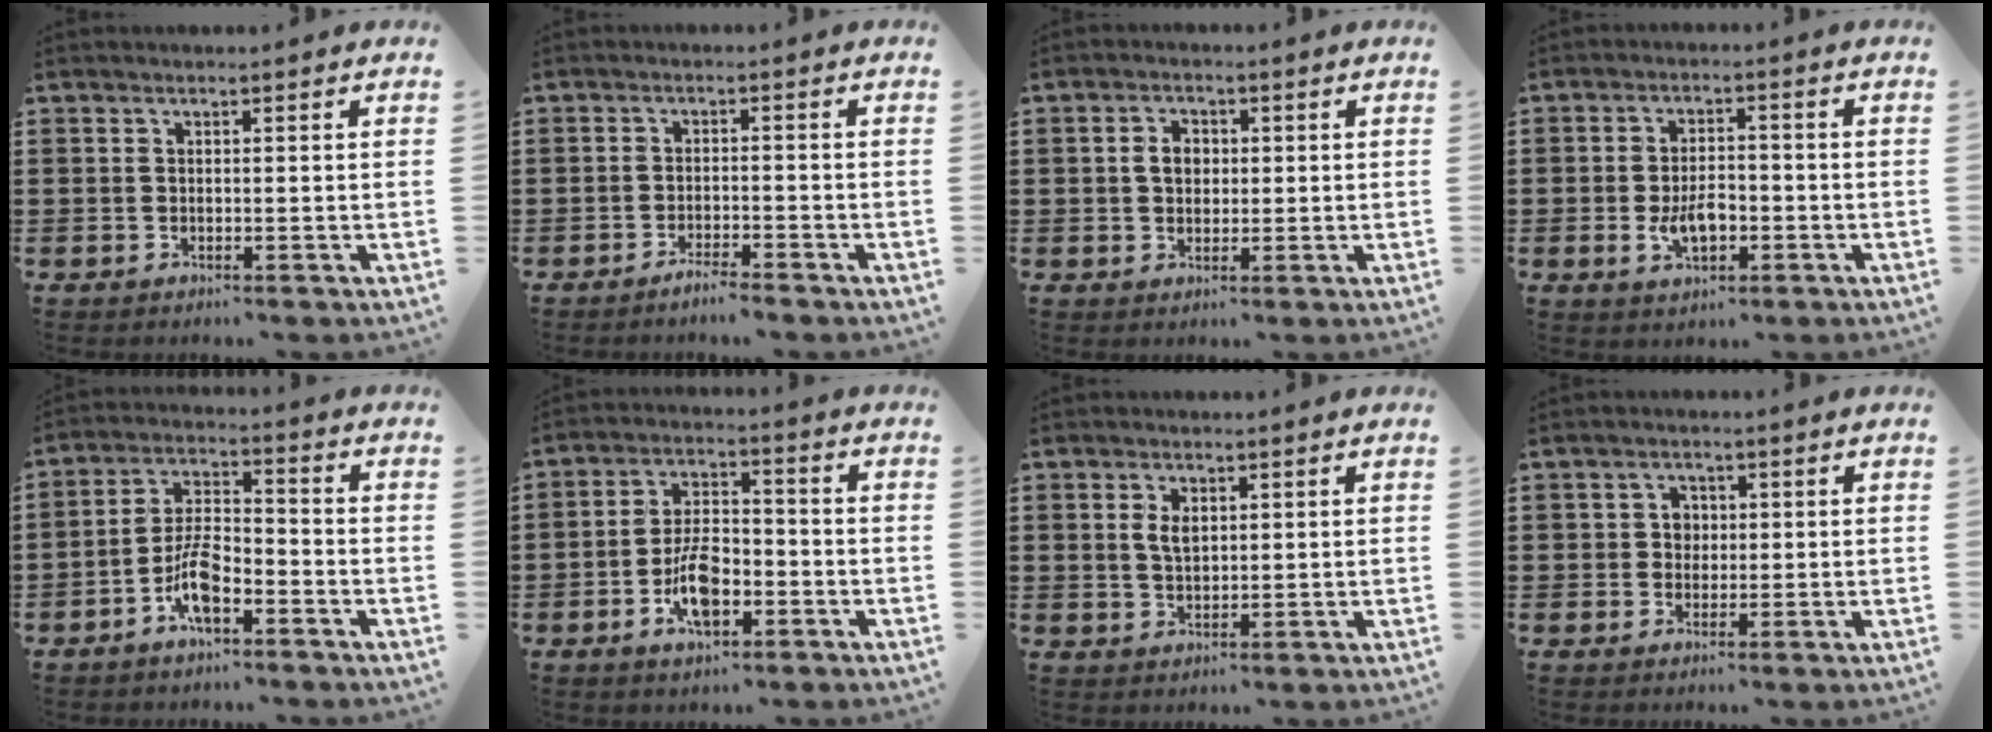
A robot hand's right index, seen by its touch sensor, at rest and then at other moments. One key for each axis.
{"total": 2.3, "fx": -2.2, "fy": -0.1, "fz": 0.7, "tx": -0.012, "ty": 0.001, "tz": -0.041}
{"total": 3.0, "fx": 0.2, "fy": 2.3, "fz": 2.0, "tx": -0.046, "ty": 0.009, "tz": 0.002}
{"total": 5.1, "fx": -1.5, "fy": 2.7, "fz": 4.1, "tx": -0.070, "ty": 0.001, "tz": -0.027}
{"total": 7.3, "fx": -3.8, "fy": 2.8, "fz": 5.6, "tx": -0.125, "ty": 0.002, "tz": -0.075}
{"total": 8.2, "fx": -3.0, "fy": 3.8, "fz": 6.6, "tx": -0.142, "ty": 0.003, "tz": -0.059}
{"total": 2.9, "fx": 0.9, "fy": 1.6, "fz": 2.3, "tx": -0.051, "ty": 0.005, "tz": 0.015}
{"total": 2.3, "fx": 0.1, "fy": 2.1, "fz": 0.9, "tx": -0.026, "ty": 0.010, "tz": -0.002}